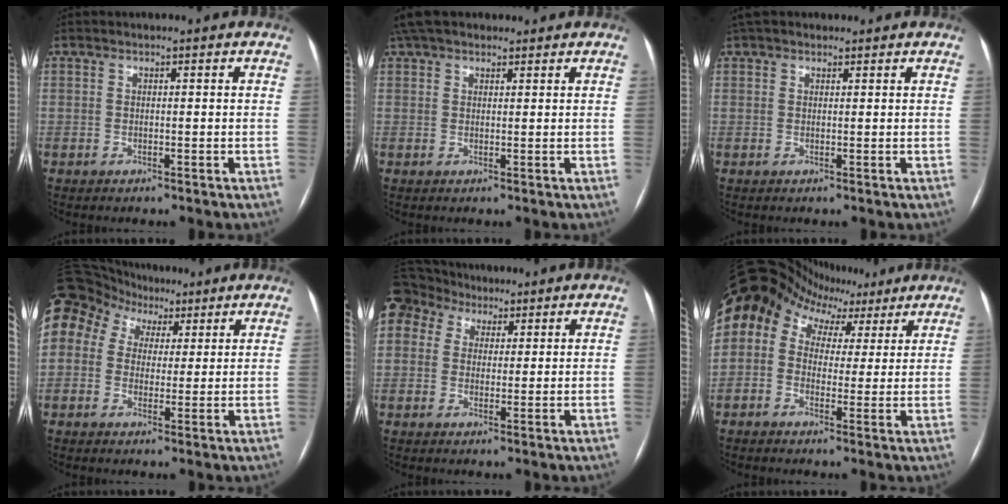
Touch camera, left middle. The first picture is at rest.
{"total": 7.4, "force": [6.0, 3.0, 3.2], "torque": [-0.053, 0.045, 0.107]}
{"total": 4.0, "force": [3.3, 1.7, 1.6], "torque": [-0.026, 0.038, 0.054]}
{"total": 22.0, "force": [10.3, 17.2, 9.1], "torque": [-0.277, 0.119, 0.196]}
{"total": 11.5, "force": [6.5, 8.8, 3.6], "torque": [-0.104, 0.064, 0.123]}
{"total": 13.0, "force": [6.5, 9.8, 5.5], "torque": [-0.102, 0.074, 0.095]}